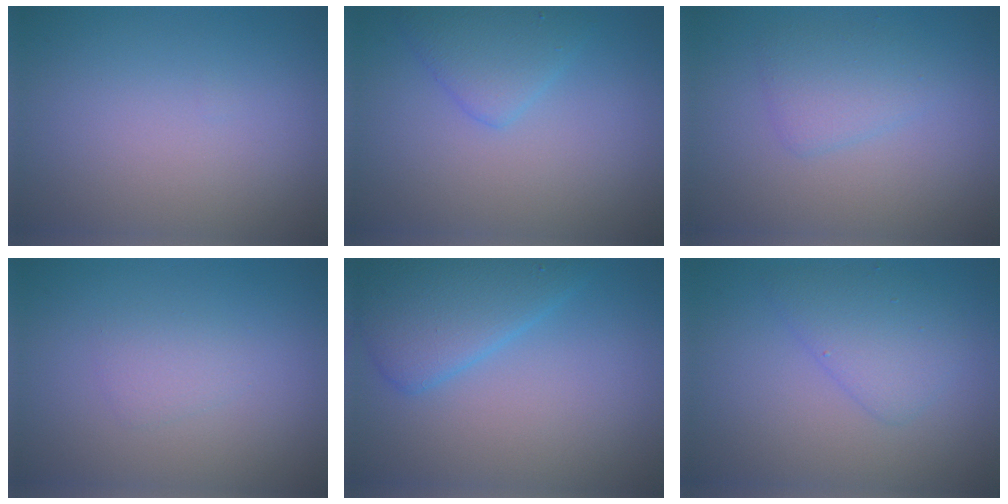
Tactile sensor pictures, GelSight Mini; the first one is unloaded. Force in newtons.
{"total": 2.7, "press": 2.7, "slide": 0.2}
{"total": 2.1, "press": 2.1, "slide": 0.0}
{"total": 1.2, "press": 1.2, "slide": 0.0}
{"total": 4.9, "press": 4.9, "slide": 0.2}
{"total": 2.8, "press": 2.8, "slide": 0.1}